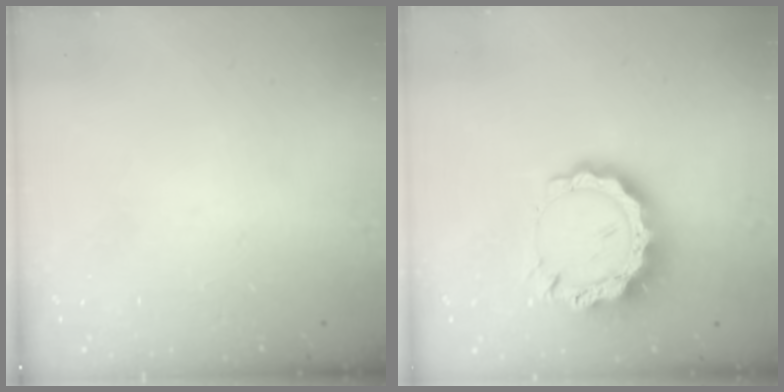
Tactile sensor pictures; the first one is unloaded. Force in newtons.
{"total": 14.7, "press": 14.6, "slide": 1.2}